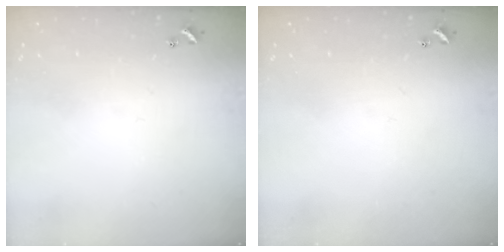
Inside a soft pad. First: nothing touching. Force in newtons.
{"total": 0.0}